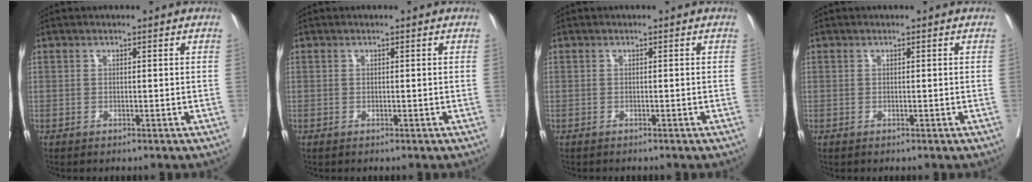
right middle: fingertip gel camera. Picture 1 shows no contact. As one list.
[{"total": 0.0}, {"total": 0.7, "force": [-0.7, 0.1, 0.2], "torque": [-0.011, -0.004, -0.012]}, {"total": 0.0}]